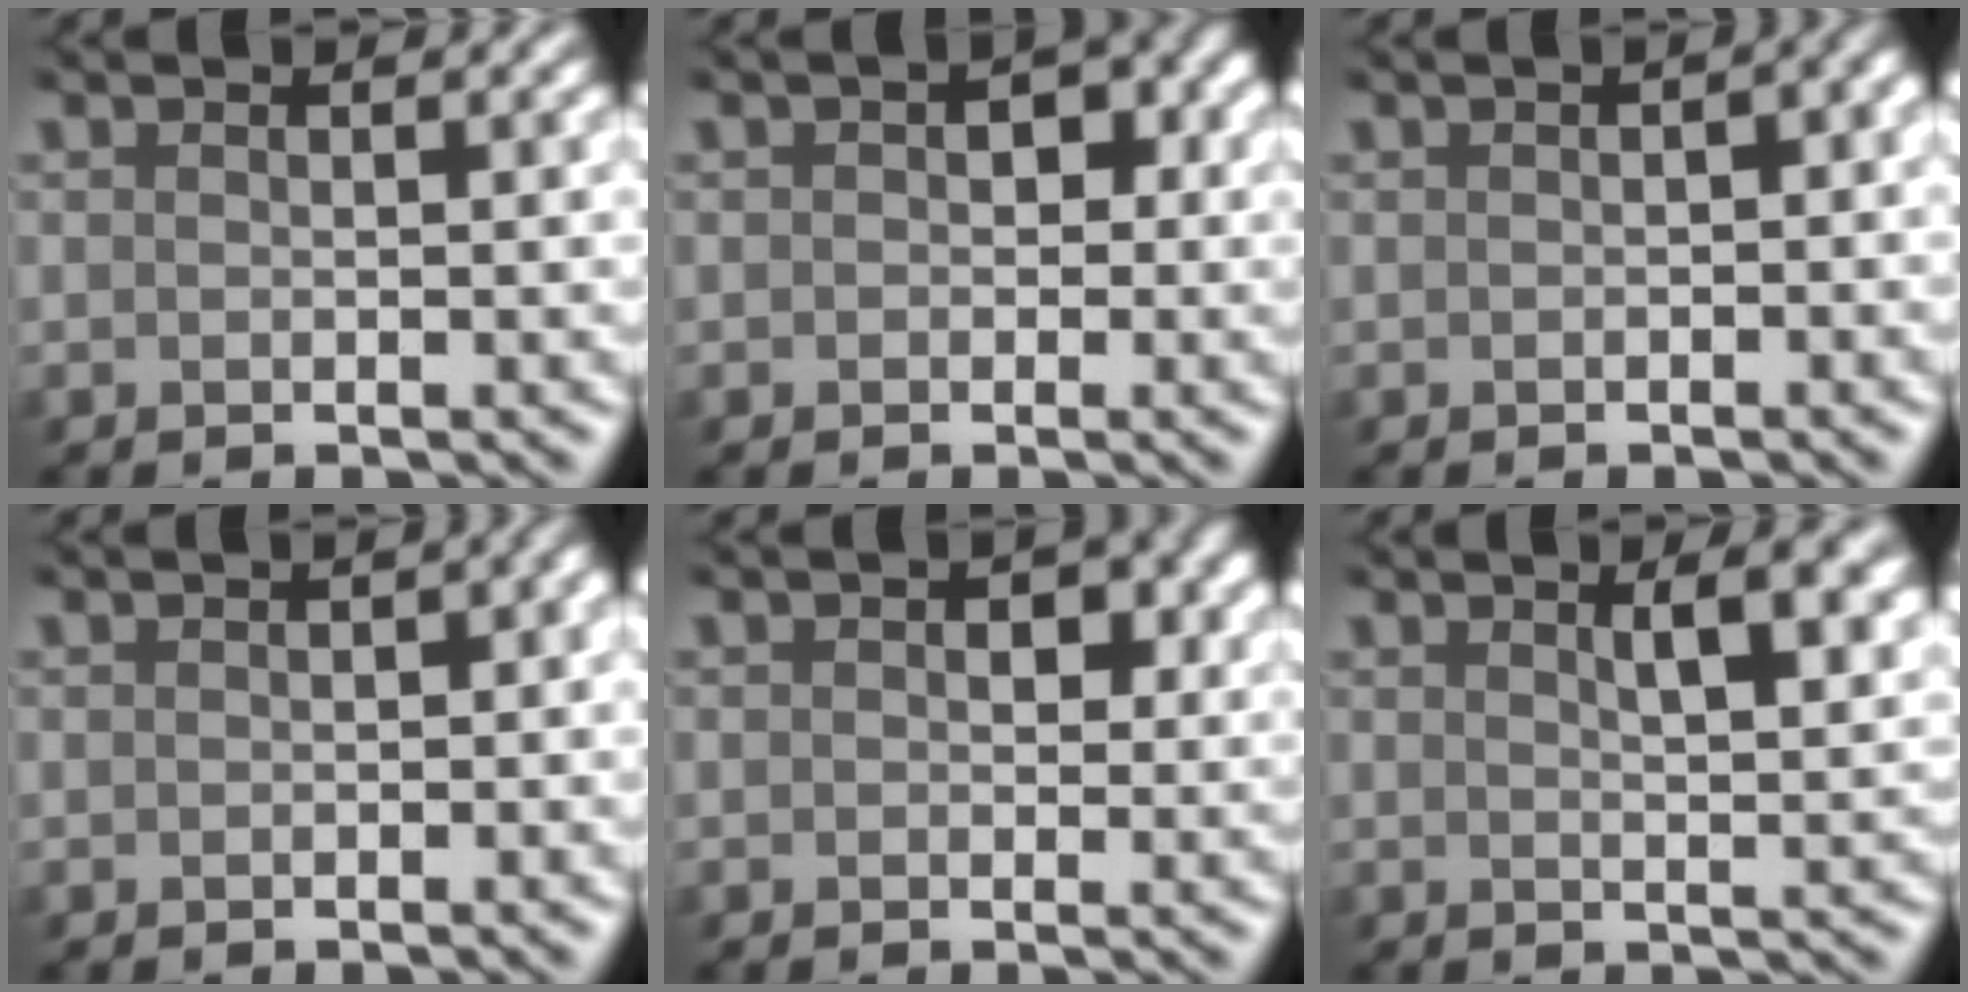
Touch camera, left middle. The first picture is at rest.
{"total": 1.9, "force": [-0.1, 1.6, 1.1], "torque": [0.010, 0.009, -0.011]}
{"total": 3.3, "force": [-0.6, 1.9, 2.6], "torque": [-0.016, 0.011, -0.013]}
{"total": 3.1, "force": [-0.5, 2.0, 2.3], "torque": [-0.004, 0.010, -0.012]}
{"total": 2.3, "force": [0.5, 1.8, 1.4], "torque": [0.002, 0.009, -0.002]}
{"total": 4.3, "force": [1.7, 1.3, 3.7], "torque": [-0.031, 0.019, 0.017]}